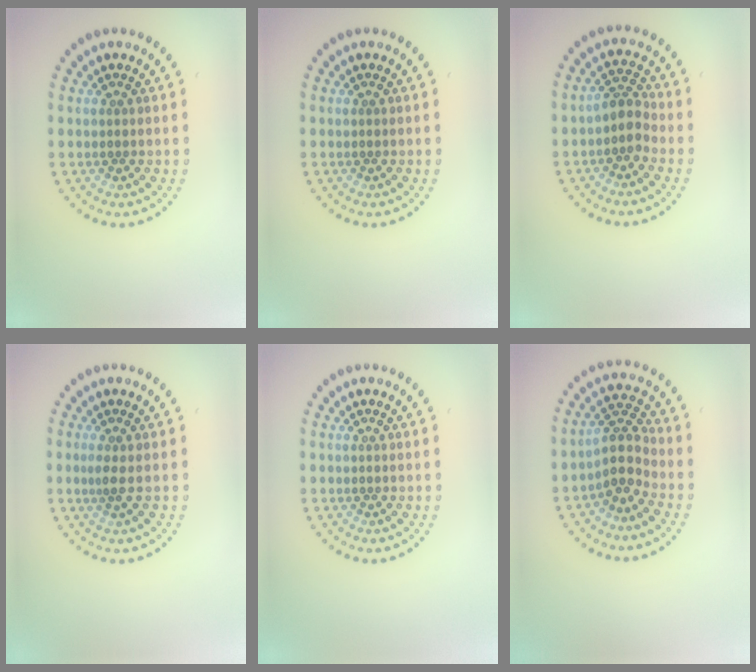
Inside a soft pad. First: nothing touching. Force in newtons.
{"total": 0.0}
{"total": 2.5, "press": 1.9, "slide": 1.5}
{"total": 1.2, "press": 0.9, "slide": 0.8}
{"total": 0.0}
{"total": 3.1, "press": 2.4, "slide": 2.0}